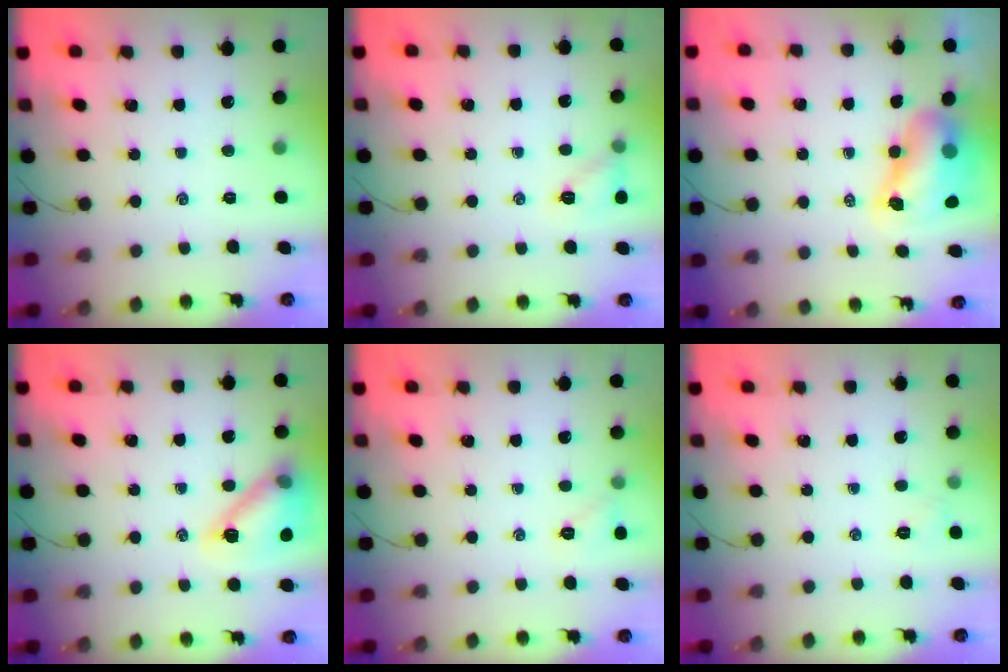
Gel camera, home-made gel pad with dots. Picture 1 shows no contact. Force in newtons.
{"total": 7.2, "press": 7.2, "slide": 1.0}
{"total": 9.7, "press": 9.4, "slide": 2.6}
{"total": 15.0, "press": 15.0, "slide": 1.2}
{"total": 5.0, "press": 4.8, "slide": 1.4}
{"total": 3.8, "press": 3.6, "slide": 1.1}